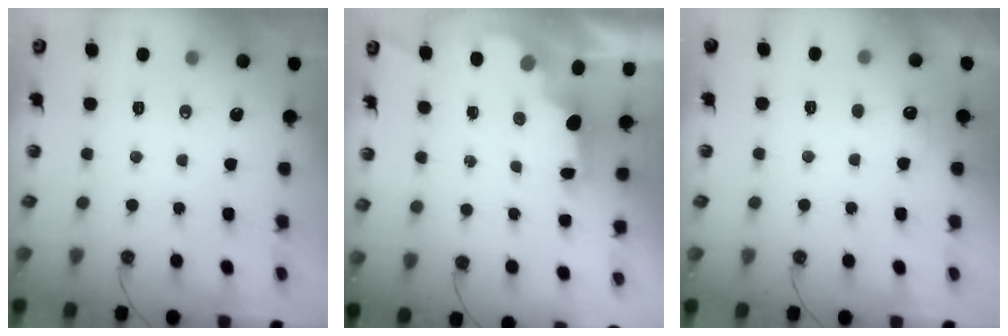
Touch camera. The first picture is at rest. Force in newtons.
{"total": 2.3, "press": 2.1, "slide": 0.8}
{"total": 4.4, "press": 4.2, "slide": 1.2}